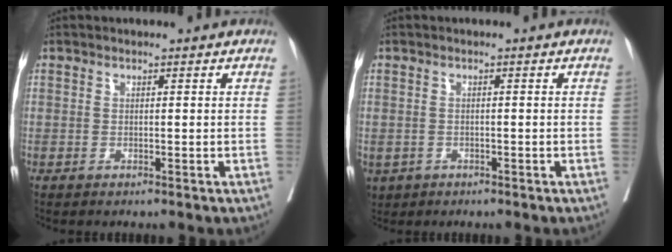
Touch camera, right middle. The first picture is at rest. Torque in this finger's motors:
{"motor_torque": [1.00, -0.52, 1.06, 0.21]}